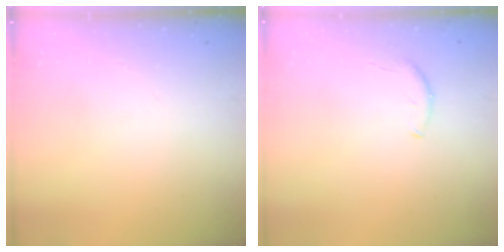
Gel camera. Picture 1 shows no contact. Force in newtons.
{"total": 5.3, "press": 5.2, "slide": 0.6}